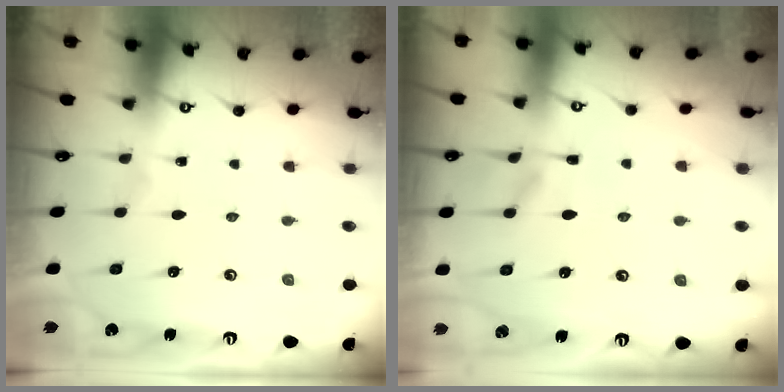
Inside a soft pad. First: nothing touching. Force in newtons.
{"total": 1.3, "press": 0.0, "slide": 1.3}